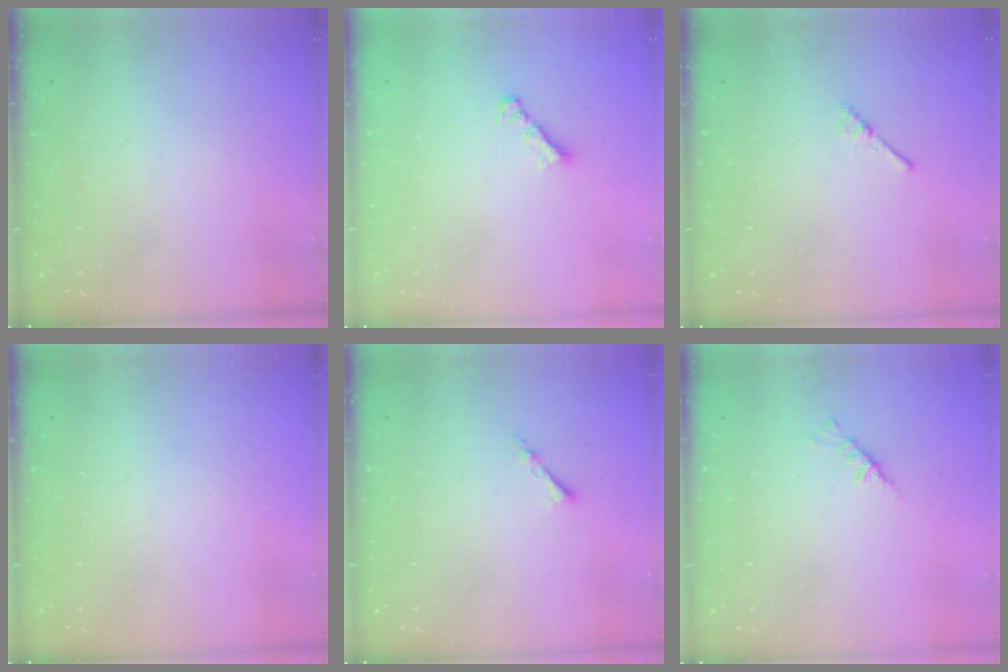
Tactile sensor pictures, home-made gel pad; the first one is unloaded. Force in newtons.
{"total": 1.6, "press": 1.4, "slide": 0.6}
{"total": 3.0, "press": 3.0, "slide": 0.3}
{"total": 0.0}
{"total": 2.2, "press": 2.1, "slide": 0.4}
{"total": 2.3, "press": 2.2, "slide": 0.5}